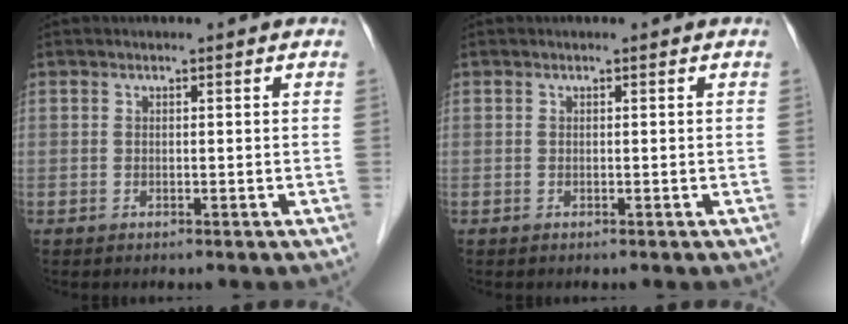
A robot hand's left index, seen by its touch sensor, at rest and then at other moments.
{"total": 0.0}